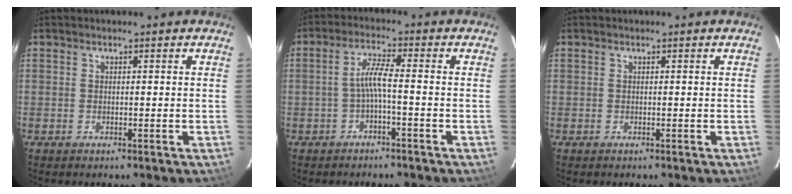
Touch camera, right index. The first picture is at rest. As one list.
[{"total": 3.6, "force": [-1.5, -0.1, 3.3], "torque": [-0.073, 0.008, -0.027]}, {"total": 0.0}]